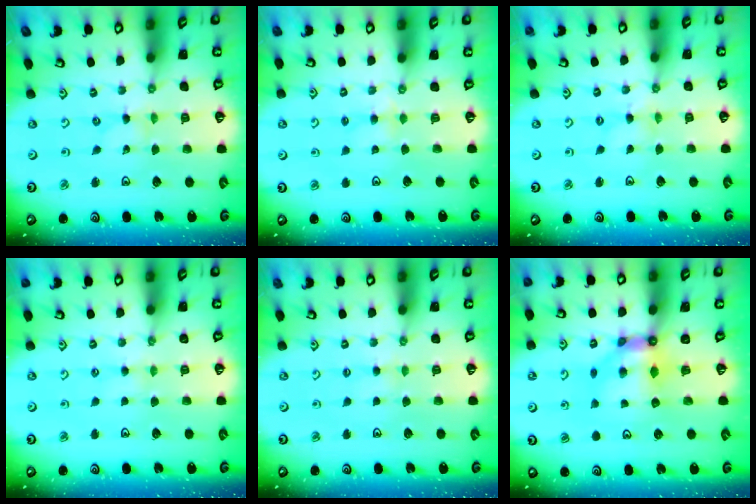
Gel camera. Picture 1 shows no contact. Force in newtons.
{"total": 2.4, "press": 2.4, "slide": 0.4}
{"total": 0.0}
{"total": 2.1, "press": 2.1, "slide": 0.4}
{"total": 1.9, "press": 1.9, "slide": 0.4}
{"total": 7.1, "press": 7.1, "slide": 0.5}